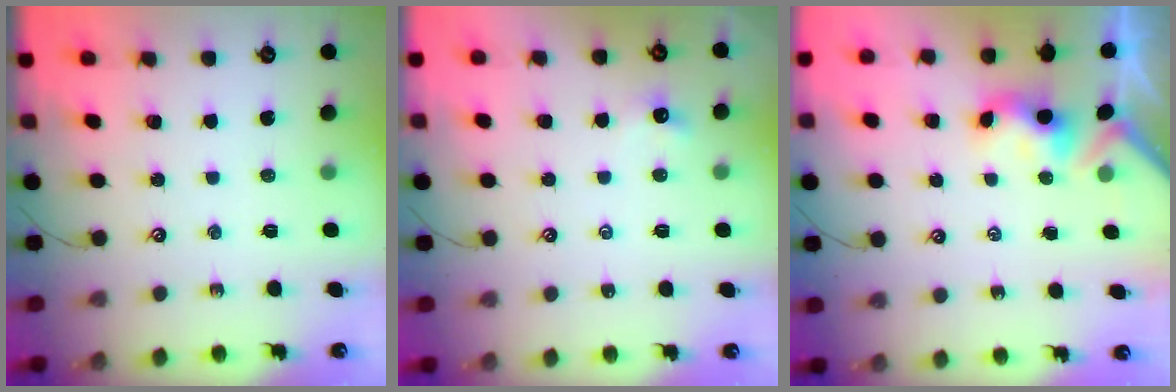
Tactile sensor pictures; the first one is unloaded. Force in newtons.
{"total": 0.9, "press": 0.8, "slide": 0.5}
{"total": 3.2, "press": 3.1, "slide": 0.4}